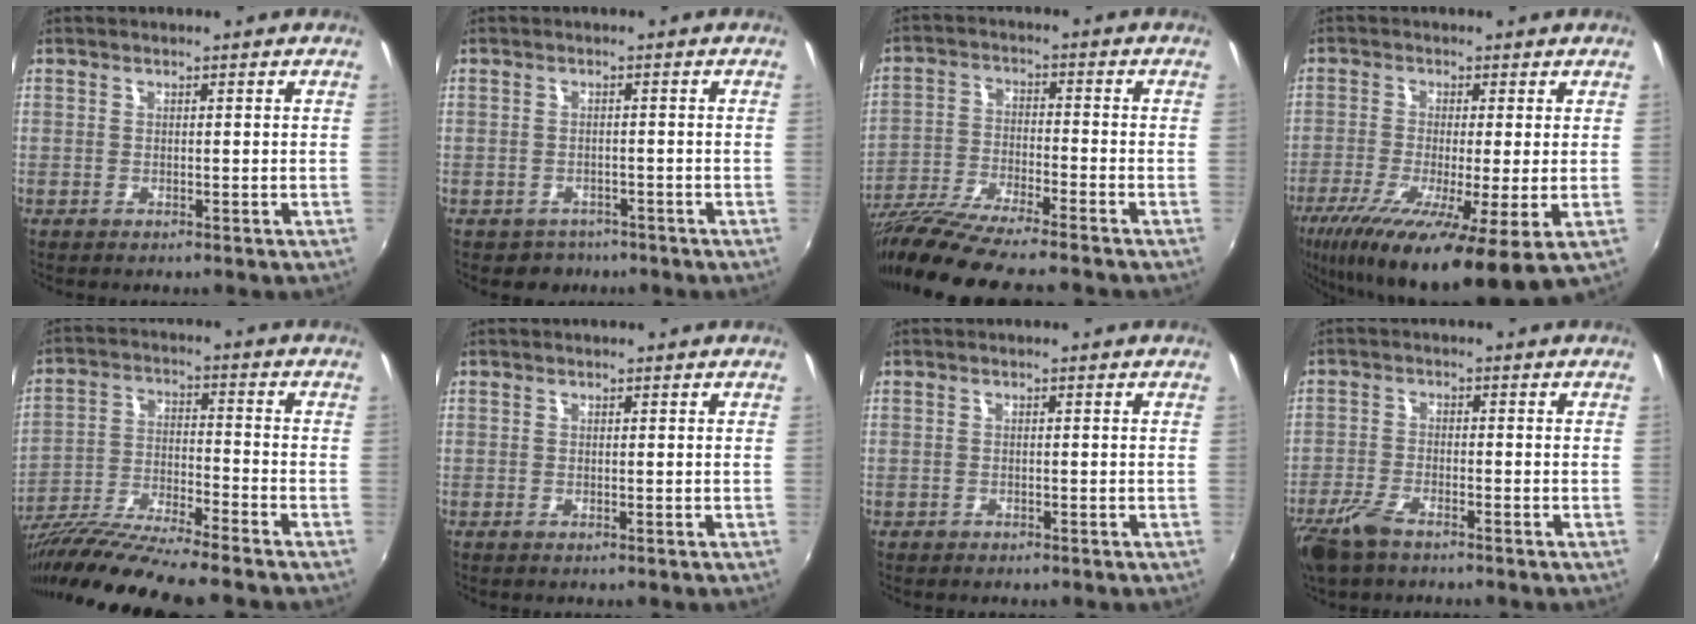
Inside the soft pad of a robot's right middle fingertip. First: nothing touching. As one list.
[{"total": 3.6, "force": [-2.5, 2.6, 0.1], "torque": [-0.013, -0.004, -0.038]}, {"total": 13.6, "force": [-11.8, 0.0, 6.8], "torque": [-0.149, -0.034, -0.219]}, {"total": 15.6, "force": [-6.9, 2.1, 13.8], "torque": [-0.264, -0.060, -0.118]}, {"total": 15.3, "force": [-13.1, -0.5, 7.8], "torque": [-0.159, -0.034, -0.239]}, {"total": 0.0}, {"total": 0.7, "force": [-0.6, 0.4, 0.0], "torque": [-0.005, -0.001, -0.010]}, {"total": 6.4, "force": [-4.7, 2.3, 3.7], "torque": [-0.100, -0.012, -0.094]}]